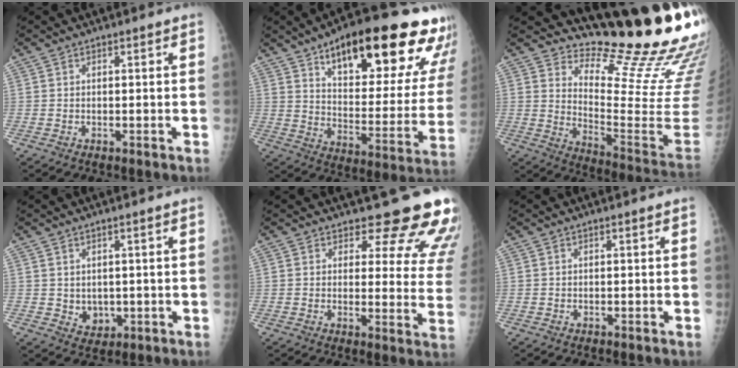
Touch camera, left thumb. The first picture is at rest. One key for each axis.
{"total": 29.0, "fx": 17.5, "fy": 9.9, "fz": 21.0, "tx": -0.251, "ty": -0.051, "tz": 0.253}
{"total": 22.0, "fx": 18.4, "fy": 3.3, "fz": 11.6, "tx": -0.140, "ty": -0.186, "tz": 0.254}
{"total": 3.3, "fx": 0.3, "fy": 2.6, "fz": 1.9, "tx": -0.018, "ty": -0.008, "tz": 0.017}
{"total": 15.0, "fx": 13.7, "fy": 4.4, "fz": 4.0, "tx": 0.002, "ty": -0.118, "tz": 0.136}
{"total": 0.0}